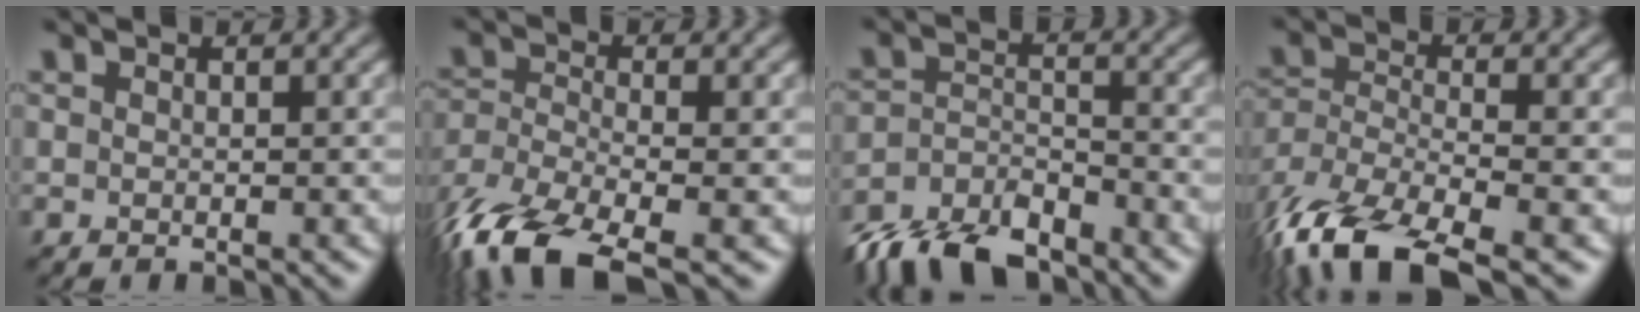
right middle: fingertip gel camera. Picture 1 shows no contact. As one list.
[{"total": 10.7, "force": [-7.5, 3.9, 6.5], "torque": [-0.151, -0.026, -0.146]}, {"total": 8.3, "force": [-7.1, 2.8, 3.2], "torque": [-0.052, -0.010, -0.132]}, {"total": 12.1, "force": [-8.0, 4.5, 7.8], "torque": [-0.185, -0.028, -0.144]}]